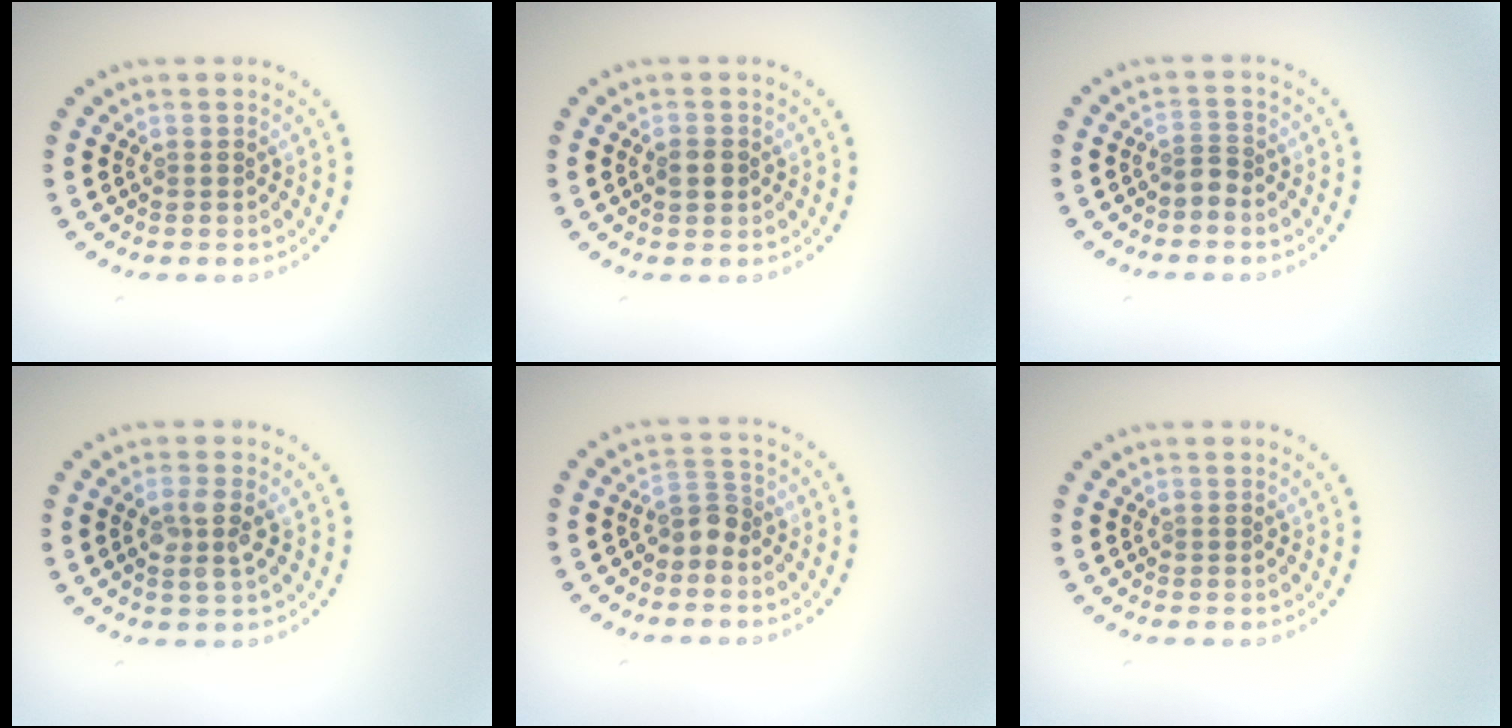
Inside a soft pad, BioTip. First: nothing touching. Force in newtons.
{"total": 1.7, "press": 1.7, "slide": 0.2}
{"total": 1.1, "press": 0.6, "slide": 0.9}
{"total": 2.4, "press": 2.2, "slide": 0.9}
{"total": 2.2, "press": 1.7, "slide": 1.4}
{"total": 0.0}